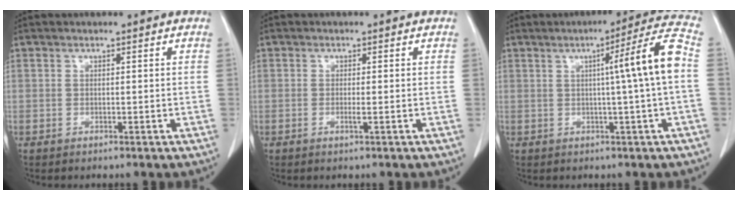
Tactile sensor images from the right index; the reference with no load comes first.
{"total": 1.0, "force": [-0.3, -0.1, 1.0], "torque": [-0.021, -0.003, -0.004]}
{"total": 9.3, "force": [0.5, -1.6, 9.1], "torque": [-0.128, 0.013, 0.006]}